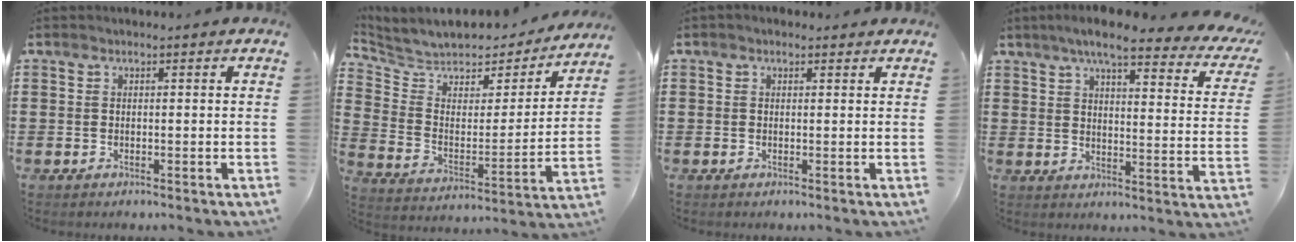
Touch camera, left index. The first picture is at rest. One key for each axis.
{"total": 5.6, "fx": 5.2, "fy": 2.0, "fz": 0.8, "tx": -0.052, "ty": -0.041, "tz": 0.084}
{"total": 0.9, "fx": 0.3, "fy": 0.8, "fz": 0.2, "tx": -0.006, "ty": 0.006, "tz": 0.005}
{"total": 7.3, "fx": 5.8, "fy": 0.7, "fz": 4.4, "tx": -0.091, "ty": -0.029, "tz": 0.093}